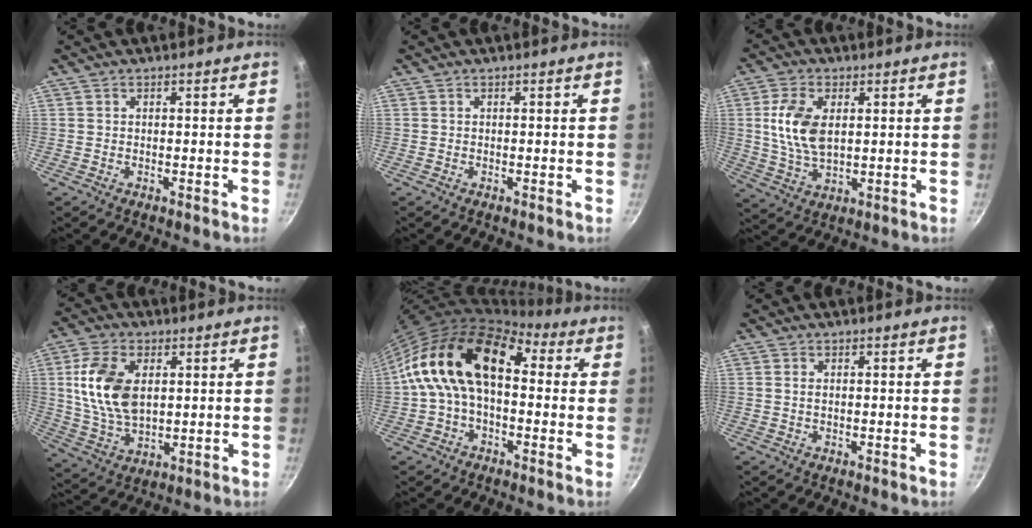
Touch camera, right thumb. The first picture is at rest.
{"total": 0.0}
{"total": 10.2, "force": [2.0, 5.9, 8.1], "torque": [-0.153, -0.008, 0.039]}
{"total": 13.7, "force": [2.8, 8.4, 10.5], "torque": [-0.188, -0.014, 0.059]}
{"total": 17.3, "force": [1.3, 10.8, 13.4], "torque": [-0.215, 0.043, 0.001]}
{"total": 0.9, "force": [0.2, 0.5, 0.7], "torque": [-0.014, 0.001, 0.003]}